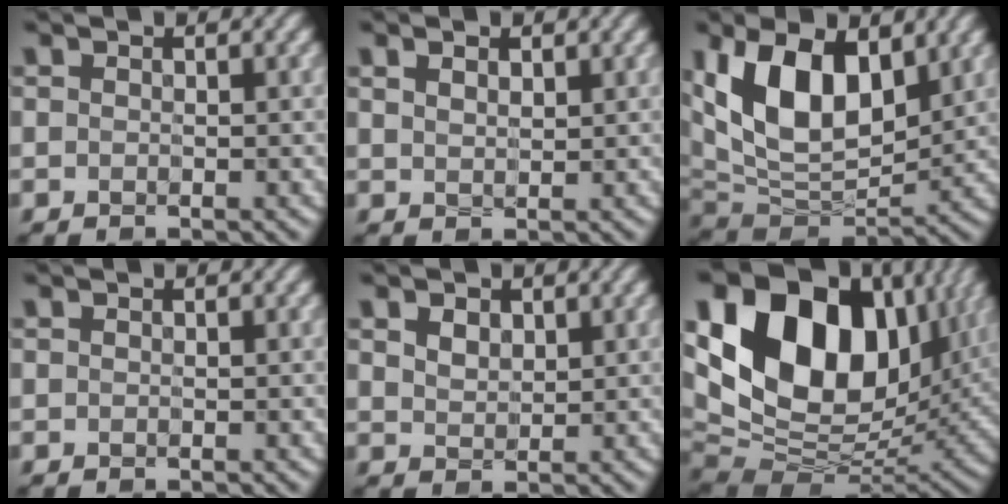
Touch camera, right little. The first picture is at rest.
{"total": 1.7, "force": [0.9, 0.9, 1.1], "torque": [-0.021, 0.003, 0.018]}
{"total": 12.0, "force": [3.6, 6.7, 9.2], "torque": [-0.183, 0.004, 0.061]}
{"total": 0.0}
{"total": 2.1, "force": [0.8, 1.5, 1.2], "torque": [-0.030, -0.001, 0.014]}
{"total": 18.9, "force": [6.3, 12.2, 12.9], "torque": [-0.252, 0.041, 0.104]}